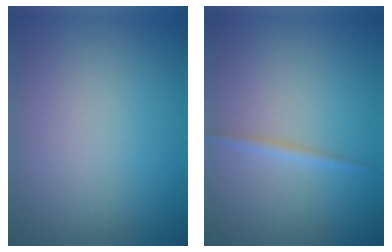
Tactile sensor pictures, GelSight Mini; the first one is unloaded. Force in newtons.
{"total": 0.9, "press": 0.9, "slide": 0.0}